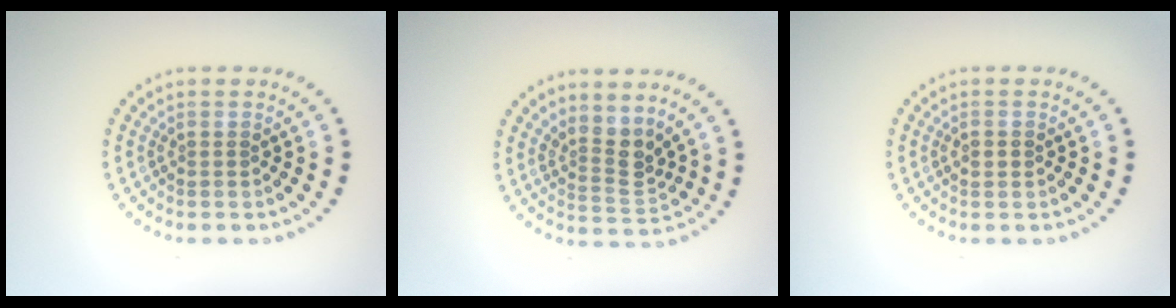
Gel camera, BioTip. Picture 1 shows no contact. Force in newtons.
{"total": 2.9, "press": 2.1, "slide": 2.0}
{"total": 1.3, "press": 1.3, "slide": 0.1}